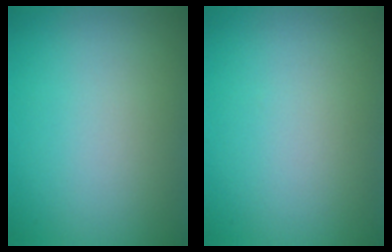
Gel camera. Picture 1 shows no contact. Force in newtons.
{"total": 0.0}